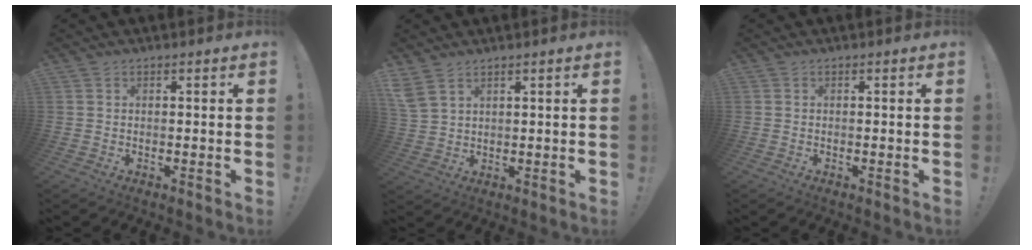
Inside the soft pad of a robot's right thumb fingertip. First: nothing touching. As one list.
[{"total": 5.1, "force": [3.6, 2.3, 2.7], "torque": [-0.059, -0.014, 0.074]}, {"total": 0.0}]